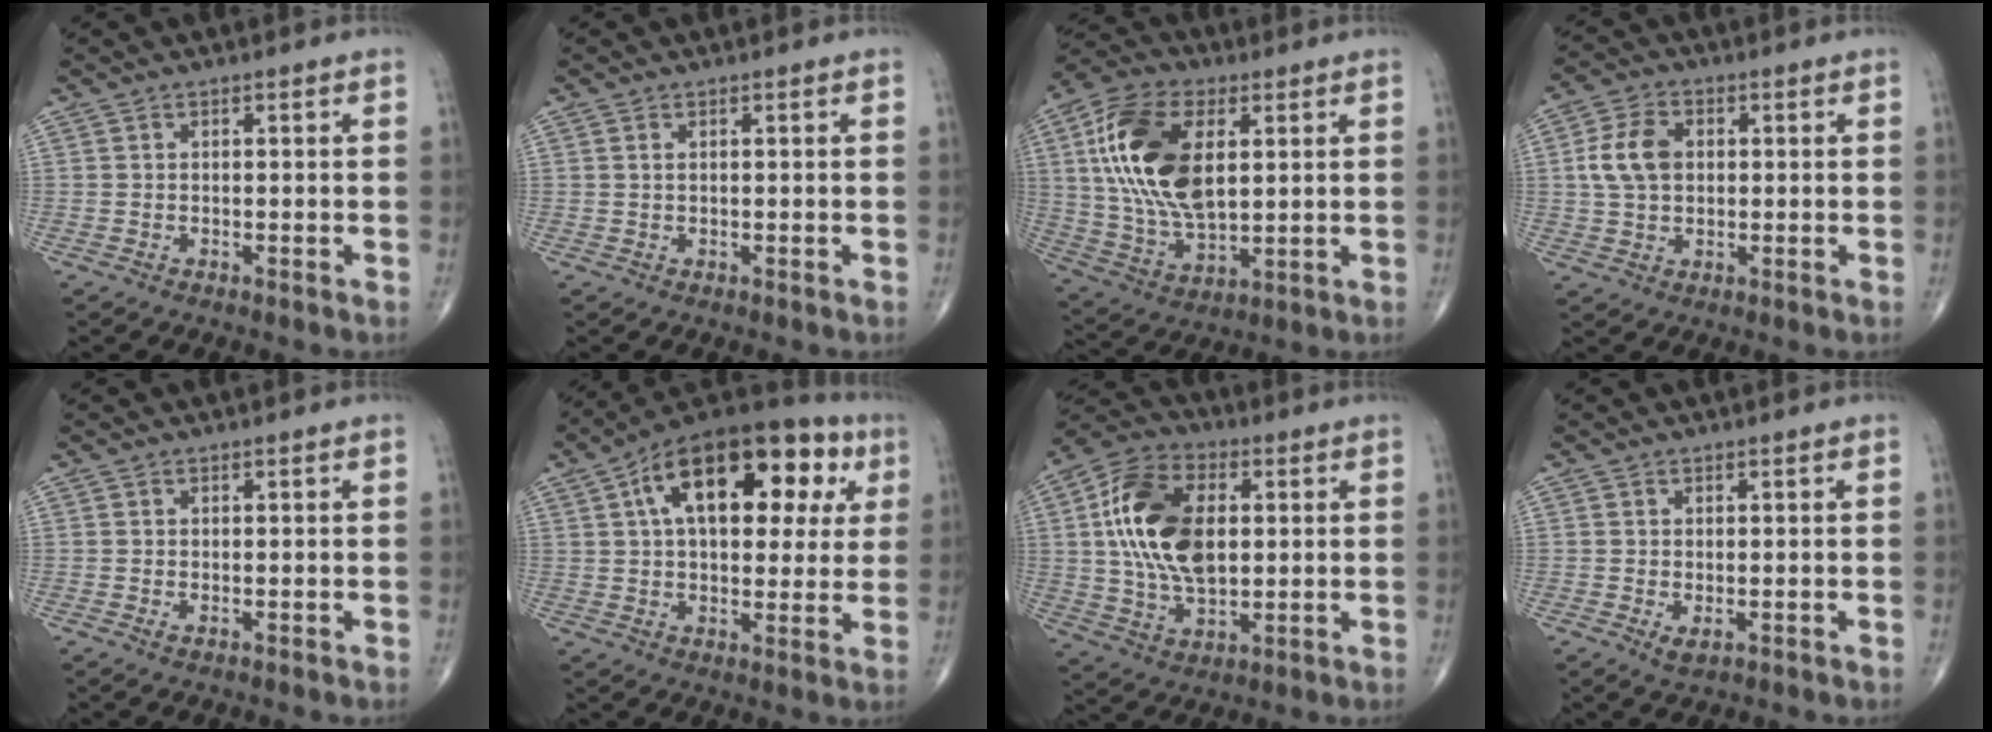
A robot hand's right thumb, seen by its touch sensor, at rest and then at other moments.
{"total": 0.6, "force": [0.3, 0.3, 0.5], "torque": [-0.009, 0.006, 0.006]}
{"total": 19.6, "force": [4.5, 10.6, 15.8], "torque": [-0.303, -0.007, 0.083]}
{"total": 7.9, "force": [1.0, 5.5, 5.6], "torque": [-0.101, 0.008, 0.017]}
{"total": 0.6, "force": [0.0, 0.3, 0.5], "torque": [-0.010, -0.002, 0.000]}
{"total": 24.2, "force": [7.9, 12.9, 18.9], "torque": [-0.256, 0.029, 0.114]}
{"total": 18.2, "force": [2.7, 10.8, 14.4], "torque": [-0.257, 0.005, 0.048]}
{"total": 2.0, "force": [-0.3, 1.1, 1.6], "torque": [-0.028, -0.003, 0.000]}